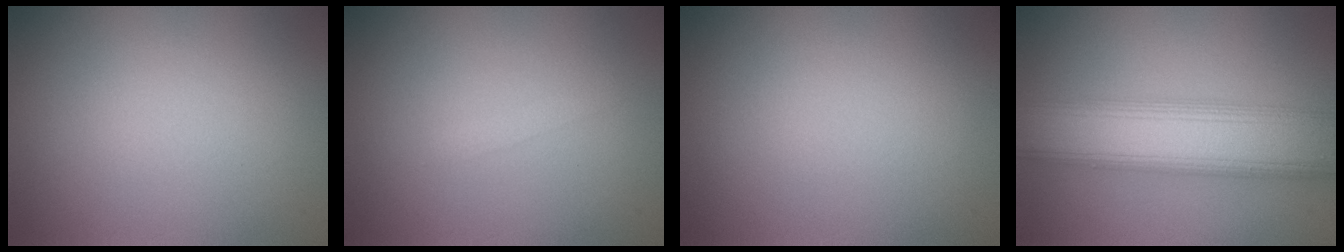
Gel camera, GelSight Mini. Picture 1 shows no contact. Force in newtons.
{"total": 0.7, "press": 0.7, "slide": 0.0}
{"total": 0.0}
{"total": 9.3, "press": 9.3, "slide": 0.5}